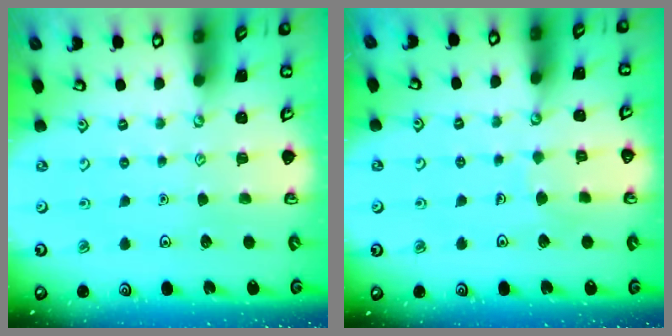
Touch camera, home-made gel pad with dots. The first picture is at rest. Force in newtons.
{"total": 4.6, "press": 4.6, "slide": 0.3}